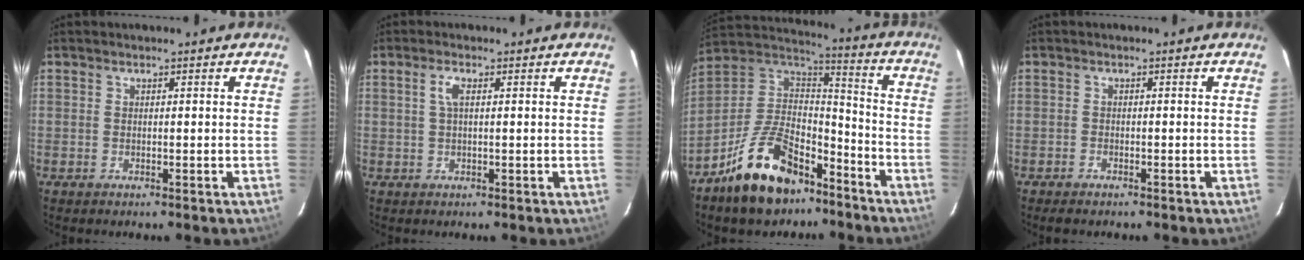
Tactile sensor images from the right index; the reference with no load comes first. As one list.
[{"total": 2.2, "force": [0.5, 0.6, 2.1], "torque": [-0.044, 0.006, 0.008]}, {"total": 18.7, "force": [-11.9, 9.4, 11.0], "torque": [-0.231, 0.026, -0.193]}, {"total": 1.4, "force": [-1.0, 0.5, 0.7], "torque": [-0.024, -0.004, -0.018]}]